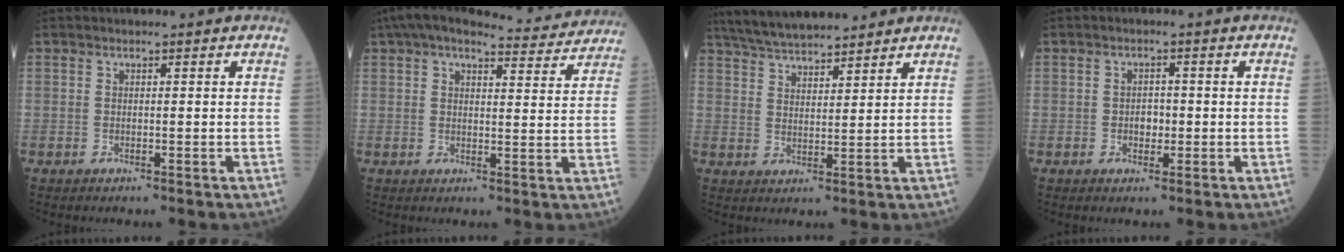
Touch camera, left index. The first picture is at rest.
{"total": 12.5, "force": [11.5, 2.2, 4.2], "torque": [-0.057, 0.015, 0.139]}
{"total": 9.9, "force": [8.9, 1.5, 4.1], "torque": [-0.075, 0.018, 0.153]}
{"total": 2.1, "force": [-1.2, 1.3, 1.1], "torque": [-0.015, -0.002, -0.018]}